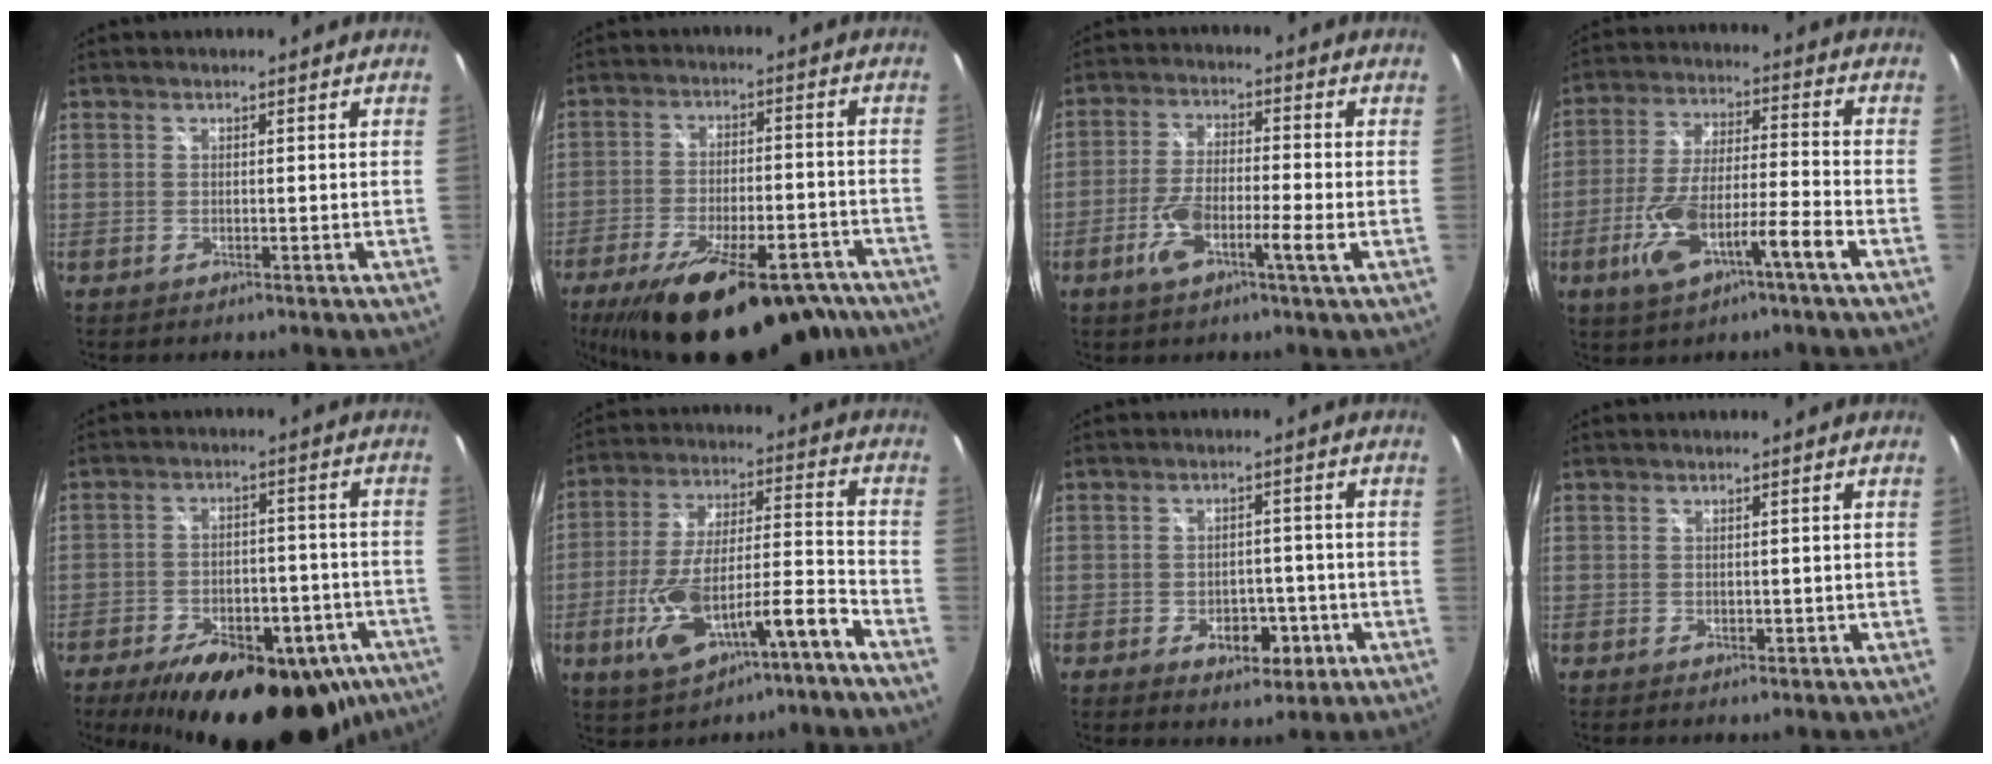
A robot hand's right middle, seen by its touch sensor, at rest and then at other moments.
{"total": 24.9, "force": [-18.3, 8.5, 14.6], "torque": [-0.255, -0.038, -0.261]}
{"total": 8.1, "force": [-3.1, 1.5, 7.4], "torque": [-0.154, -0.004, -0.058]}
{"total": 12.9, "force": [-6.3, 2.6, 11.0], "torque": [-0.228, -0.007, -0.112]}
{"total": 26.5, "force": [-18.0, 12.2, 15.1], "torque": [-0.250, -0.011, -0.225]}
{"total": 16.1, "force": [-8.9, 4.0, 12.8], "torque": [-0.248, -0.008, -0.144]}
{"total": 6.8, "force": [-2.9, 4.4, 4.2], "torque": [-0.071, 0.001, -0.031]}
{"total": 0.8, "force": [-0.2, 0.7, 0.4], "torque": [-0.003, -0.003, -0.005]}